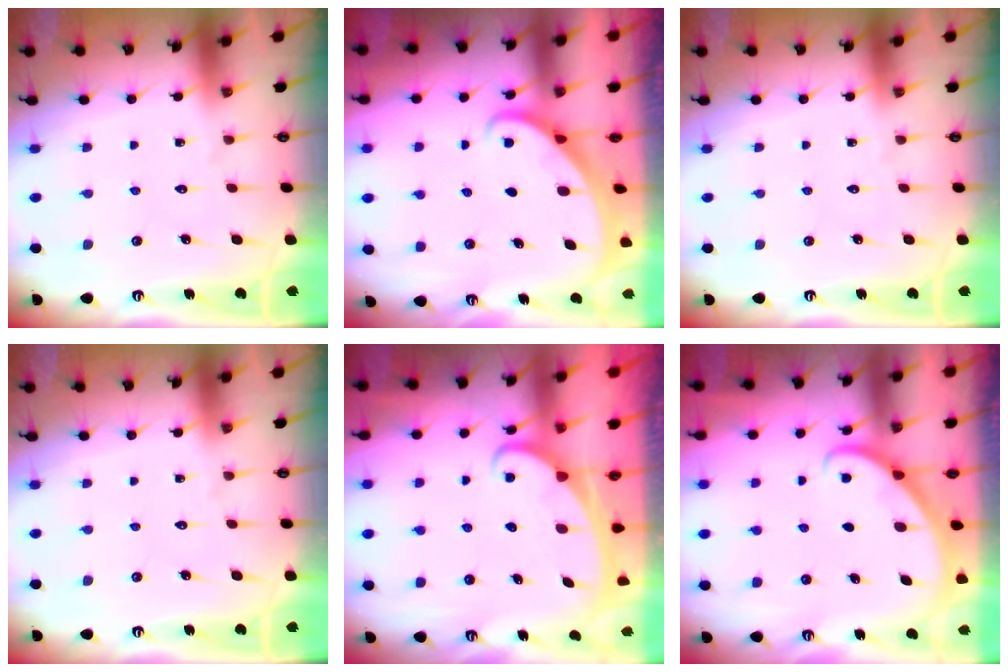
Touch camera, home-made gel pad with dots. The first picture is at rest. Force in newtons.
{"total": 1.7, "press": 1.7, "slide": 0.1}
{"total": 0.0}
{"total": 0.0}
{"total": 2.4, "press": 2.3, "slide": 0.3}
{"total": 3.7, "press": 3.7, "slide": 0.1}